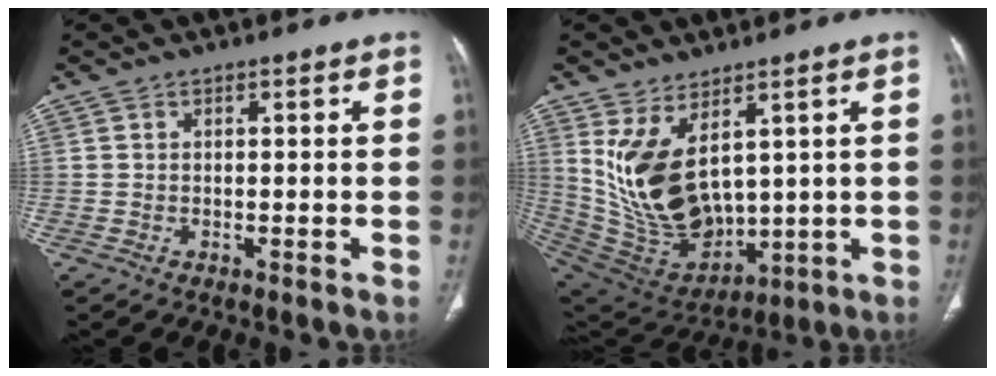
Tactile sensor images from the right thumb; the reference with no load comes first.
{"total": 16.1, "force": [4.8, 9.0, 12.4], "torque": [-0.218, -0.034, 0.129]}